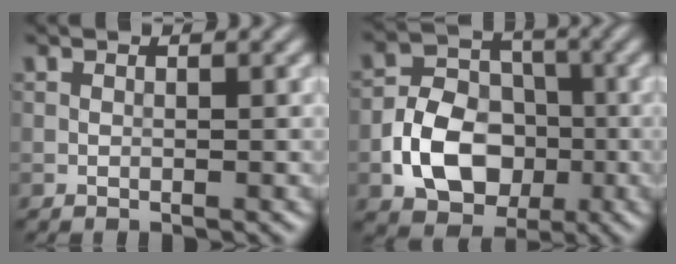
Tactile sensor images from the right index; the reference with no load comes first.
{"total": 7.4, "force": [-2.2, 5.5, 4.3], "torque": [-0.075, -0.002, -0.042]}